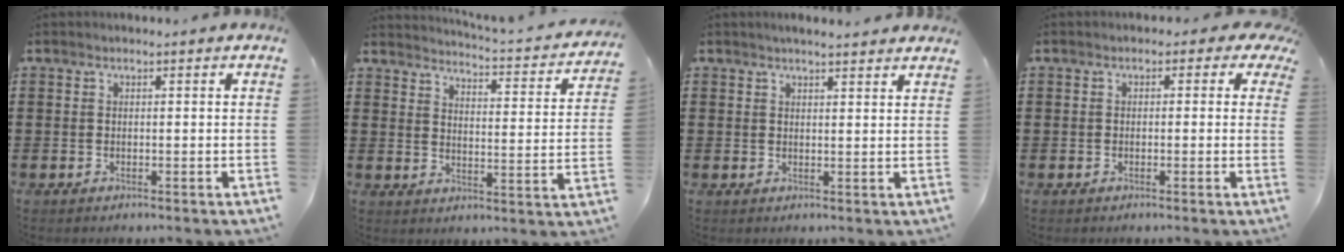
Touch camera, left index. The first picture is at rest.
{"total": 2.7, "force": [2.6, -0.4, 0.6], "torque": [-0.024, -0.033, 0.034]}
{"total": 2.1, "force": [2.0, 0.4, 0.1], "torque": [-0.007, 0.000, 0.040]}
{"total": 1.5, "force": [-0.3, 1.3, 0.7], "torque": [-0.020, 0.008, -0.009]}